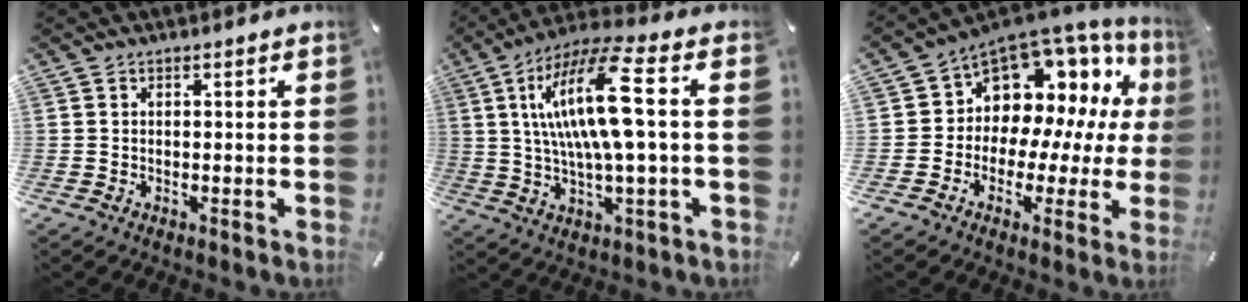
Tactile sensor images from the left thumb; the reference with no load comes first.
{"total": 17.2, "force": [3.1, 3.9, 16.4], "torque": [-0.336, -0.001, 0.038]}
{"total": 9.9, "force": [4.3, 8.2, 3.5], "torque": [-0.062, -0.062, 0.081]}